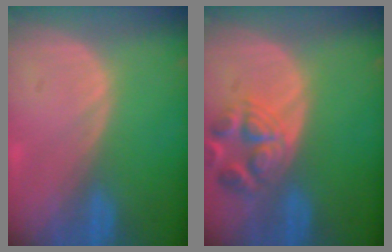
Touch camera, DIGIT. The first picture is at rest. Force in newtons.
{"total": 6.9, "press": 6.3, "slide": 2.7}